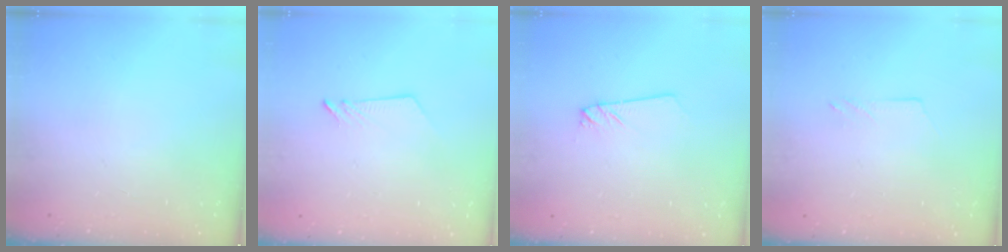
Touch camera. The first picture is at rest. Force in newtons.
{"total": 2.6, "press": 2.6, "slide": 0.3}
{"total": 1.4, "press": 1.4, "slide": 0.1}
{"total": 2.2, "press": 2.2, "slide": 0.2}